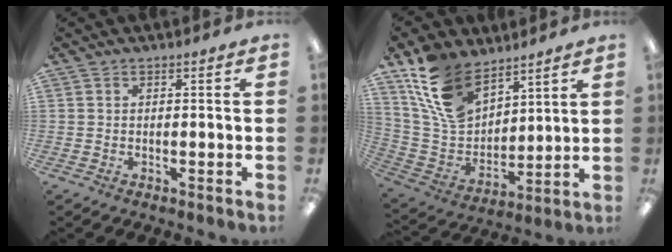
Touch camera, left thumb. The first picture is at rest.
{"total": 16.8, "force": [11.1, 9.7, 7.9], "torque": [-0.185, -0.047, 0.216]}